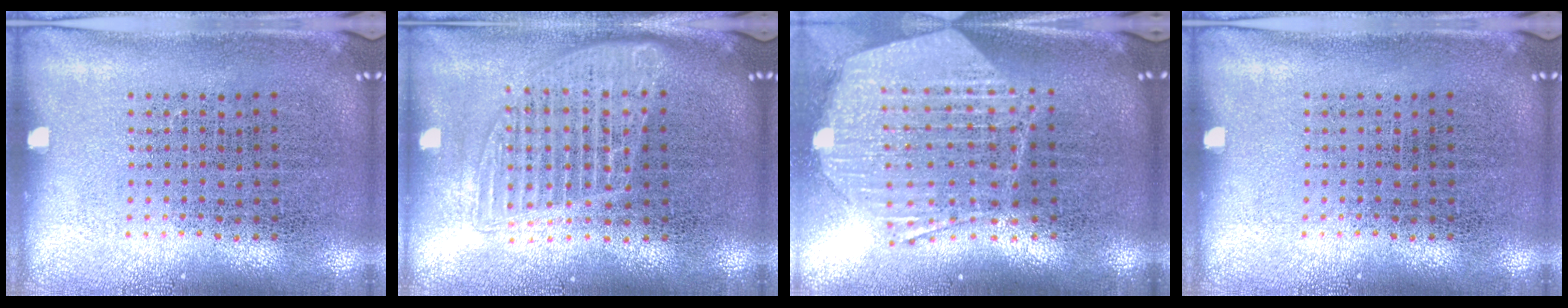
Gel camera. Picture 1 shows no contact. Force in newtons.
{"total": 1.4, "press": 1.3, "slide": 0.6}
{"total": 2.5, "press": 2.1, "slide": 1.4}
{"total": 0.0}